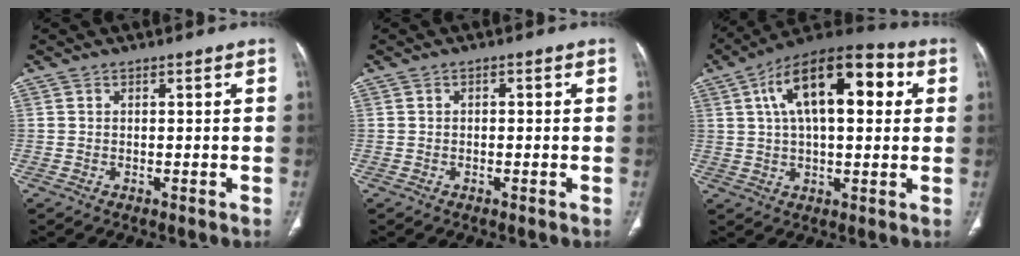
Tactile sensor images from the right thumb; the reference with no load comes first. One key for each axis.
{"total": 0.7, "fx": -0.1, "fy": 0.6, "fz": 0.5, "tx": -0.003, "ty": 0.003, "tz": -0.006}
{"total": 19.4, "fx": 5.4, "fy": 9.0, "fz": 16.3, "tx": -0.242, "ty": 0.023, "tz": 0.075}